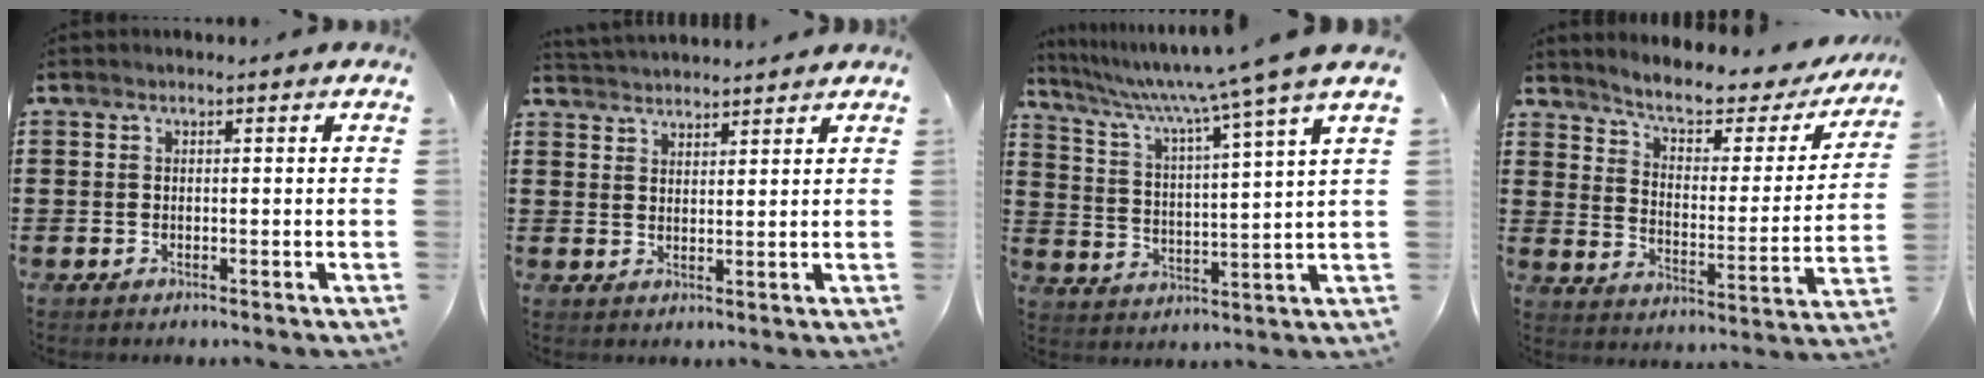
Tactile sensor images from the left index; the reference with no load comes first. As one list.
[{"total": 2.7, "force": [2.7, -0.1, -0.3], "torque": [-0.003, -0.008, 0.052]}, {"total": 7.7, "force": [6.4, -1.6, 4.1], "torque": [-0.107, -0.047, 0.097]}, {"total": 5.8, "force": [4.8, 1.2, 3.0], "torque": [-0.072, -0.032, 0.074]}]